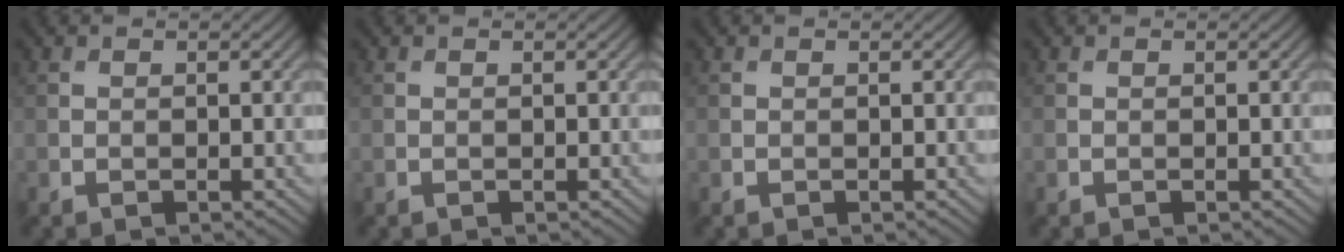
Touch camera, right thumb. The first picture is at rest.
{"total": 0.0}
{"total": 0.0}
{"total": 0.0}